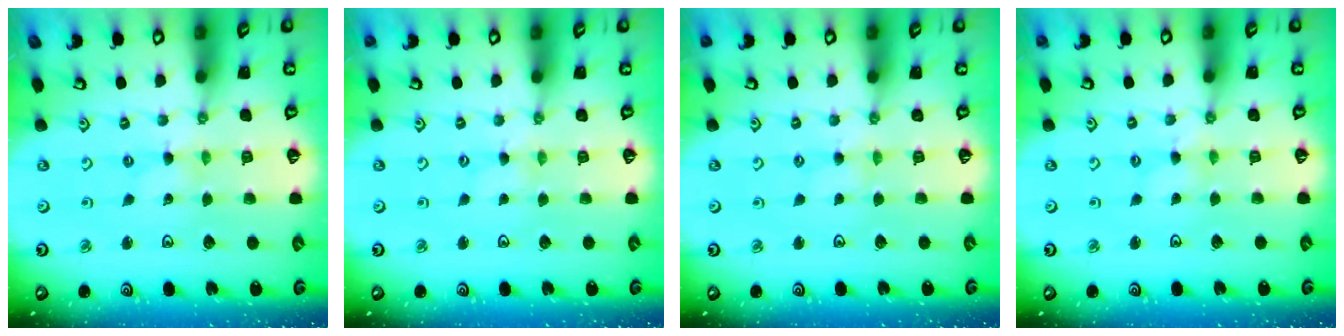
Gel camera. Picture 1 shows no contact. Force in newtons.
{"total": 0.6, "press": 0.6, "slide": 0.2}
{"total": 2.5, "press": 2.4, "slide": 0.4}
{"total": 0.0}